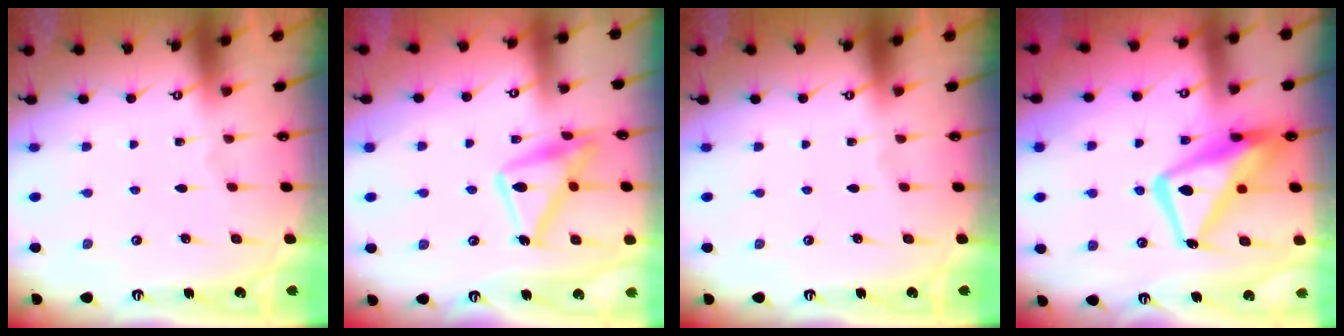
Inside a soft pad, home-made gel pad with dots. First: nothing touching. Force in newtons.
{"total": 16.2, "press": 16.1, "slide": 1.1}
{"total": 0.0}
{"total": 15.3, "press": 15.2, "slide": 1.5}